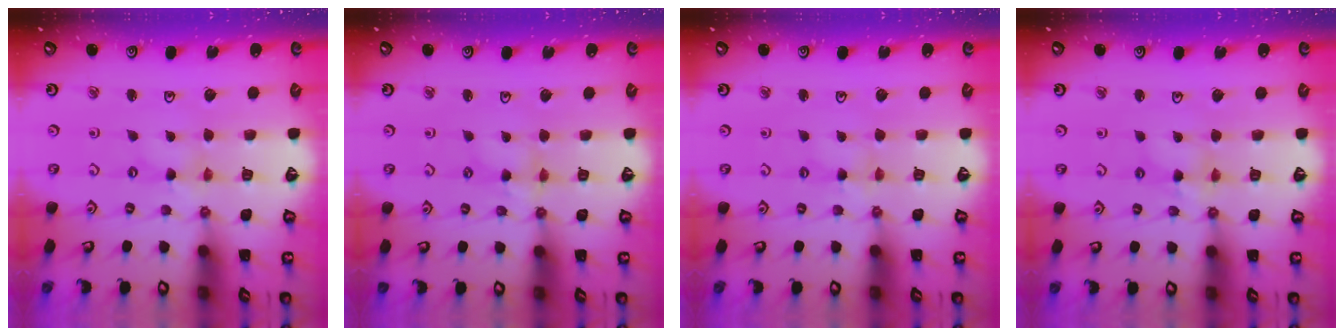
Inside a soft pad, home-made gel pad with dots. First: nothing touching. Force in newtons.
{"total": 2.7, "press": 2.7, "slide": 0.3}
{"total": 2.1, "press": 2.1, "slide": 0.4}
{"total": 3.9, "press": 3.8, "slide": 0.3}